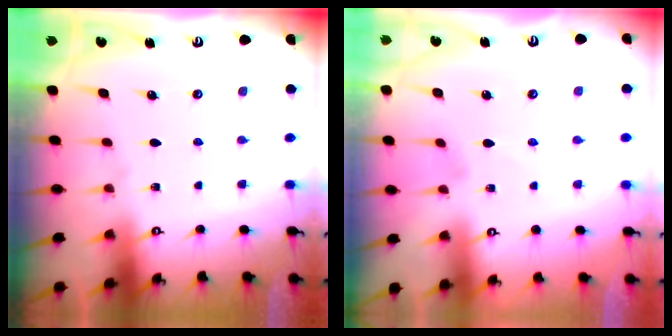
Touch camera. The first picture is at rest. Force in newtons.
{"total": 0.8, "press": 0.8, "slide": 0.1}